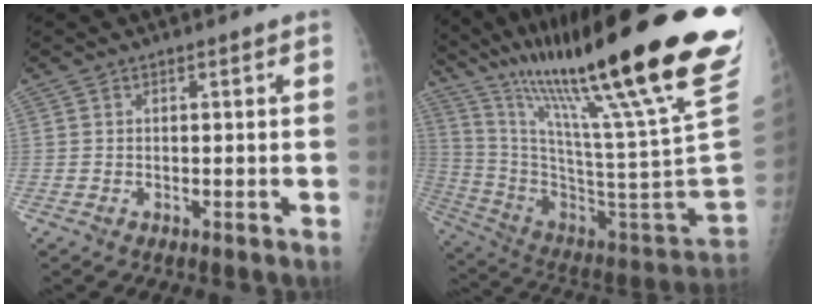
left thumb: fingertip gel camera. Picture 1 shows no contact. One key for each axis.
{"total": 39.7, "fx": 24.8, "fy": 3.3, "fz": 30.8, "tx": -0.430, "ty": -0.102, "tz": 0.401}